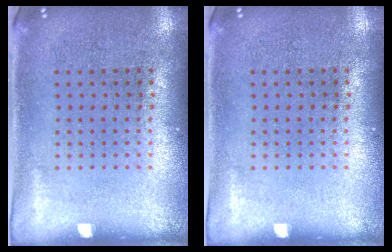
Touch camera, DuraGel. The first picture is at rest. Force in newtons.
{"total": 0.0}